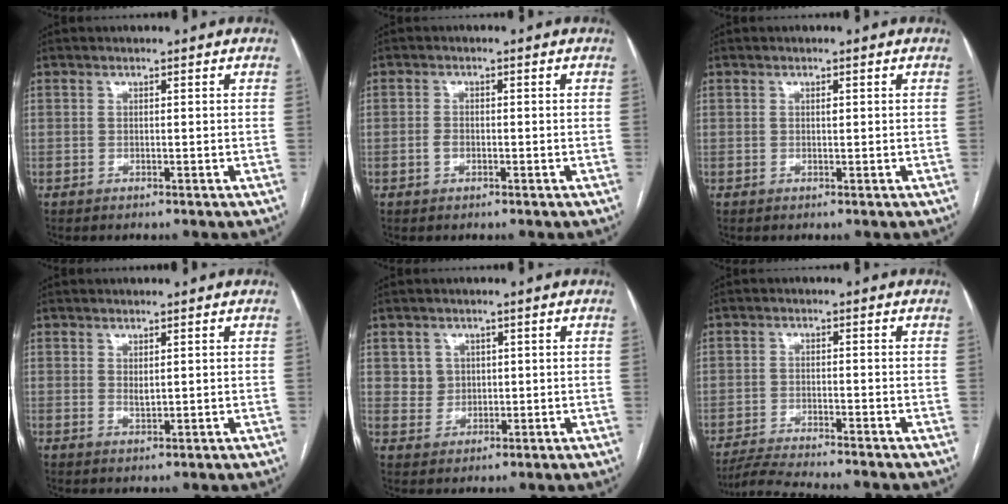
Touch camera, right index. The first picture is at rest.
{"total": 1.5, "force": [-0.4, 1.1, 0.9], "torque": [-0.017, 0.004, -0.005]}
{"total": 0.6, "force": [0.2, 0.2, 0.6], "torque": [-0.011, -0.001, 0.003]}
{"total": 1.2, "force": [0.5, 0.5, 0.9], "torque": [-0.016, -0.006, 0.013]}
{"total": 3.4, "force": [1.1, 3.2, 0.3], "torque": [-0.005, 0.005, 0.023]}
{"total": 7.5, "force": [-6.9, -0.4, 2.8], "torque": [-0.044, -0.018, -0.118]}